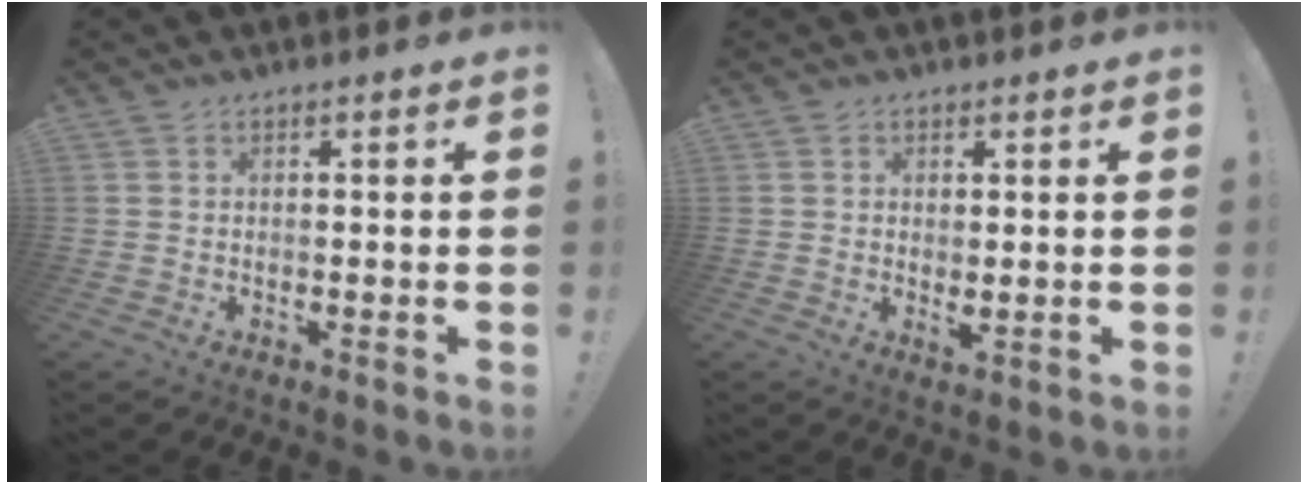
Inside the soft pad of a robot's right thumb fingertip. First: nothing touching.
{"total": 1.9, "force": [0.6, 0.8, 1.7], "torque": [-0.022, -0.006, 0.010]}